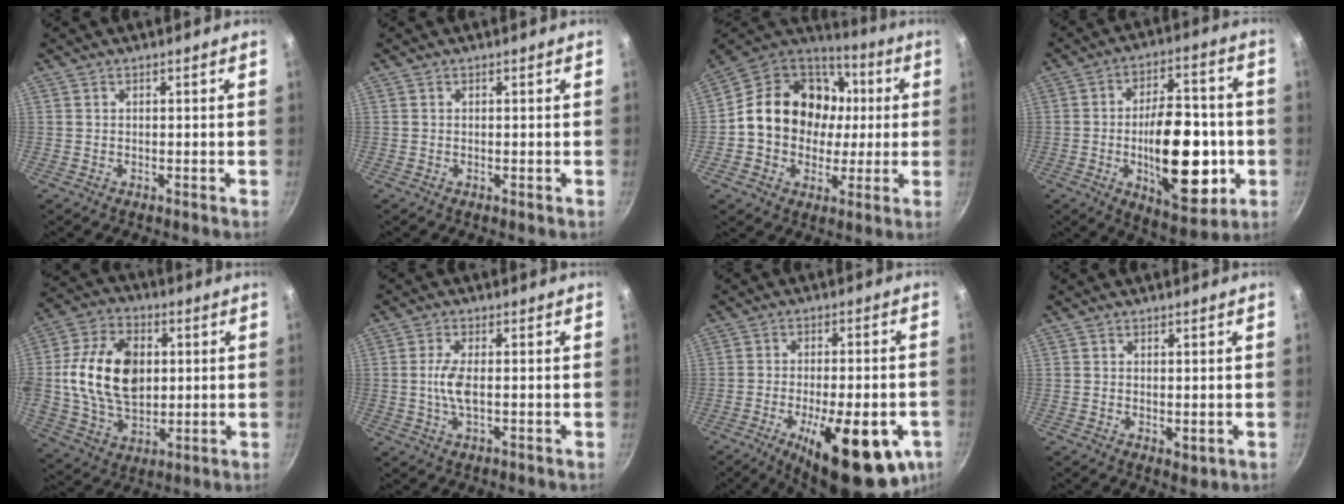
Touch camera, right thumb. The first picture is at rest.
{"total": 0.0}
{"total": 20.4, "force": [1.5, 17.1, 11.0], "torque": [-0.160, 0.034, 0.019]}
{"total": 21.2, "force": [-3.9, 10.3, 18.1], "torque": [-0.231, 0.015, -0.046]}
{"total": 18.8, "force": [1.8, 12.7, 13.7], "torque": [-0.234, 0.004, 0.030]}
{"total": 4.8, "force": [-0.2, 1.8, 4.5], "torque": [-0.101, 0.001, -0.007]}
{"total": 22.1, "force": [-8.5, 7.8, 18.8], "torque": [-0.240, 0.004, -0.113]}
{"total": 1.9, "force": [0.3, 1.1, 1.5], "torque": [-0.022, -0.007, 0.006]}